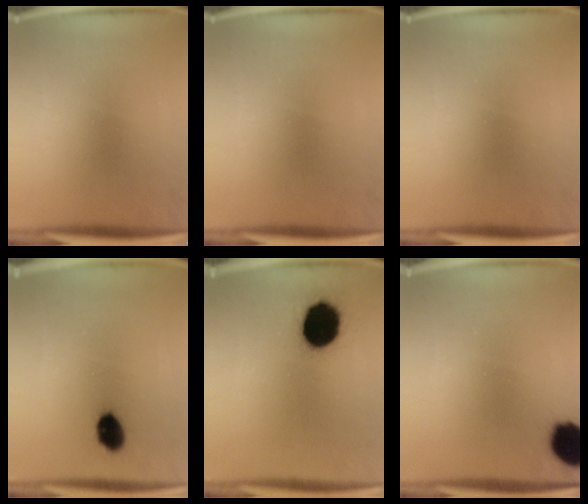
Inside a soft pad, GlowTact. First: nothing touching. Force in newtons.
{"total": 0.0}
{"total": 0.0}
{"total": 5.9}
{"total": 15.9}
{"total": 11.9}